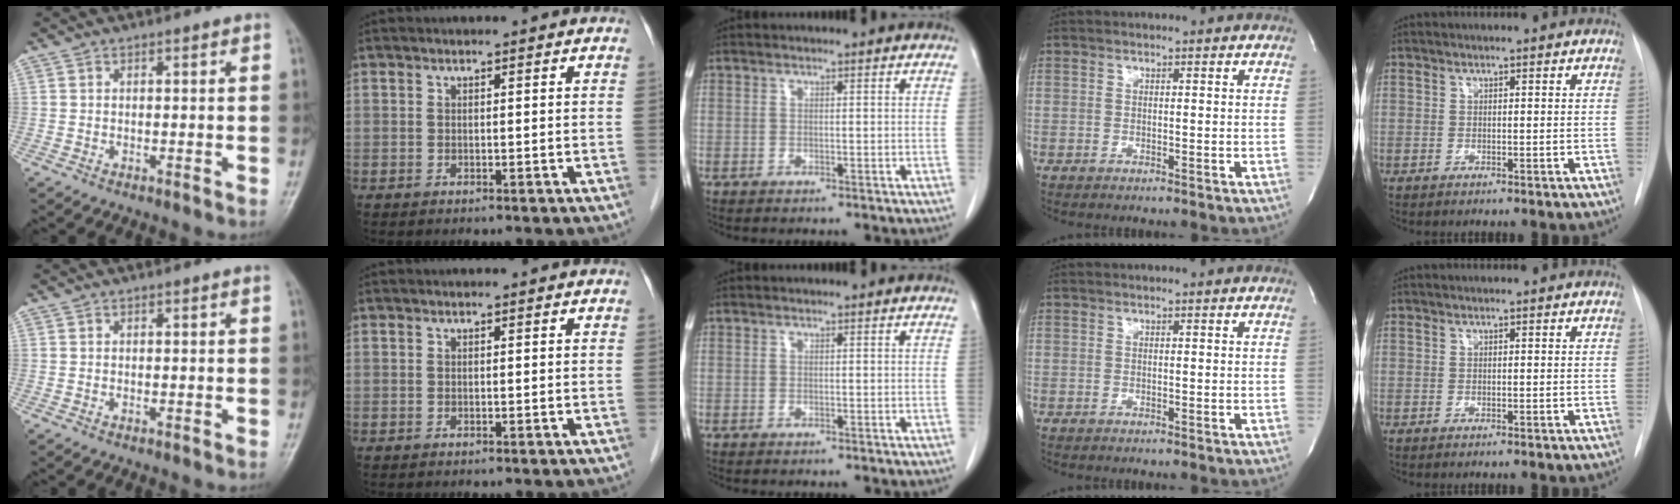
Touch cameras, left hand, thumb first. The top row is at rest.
{}